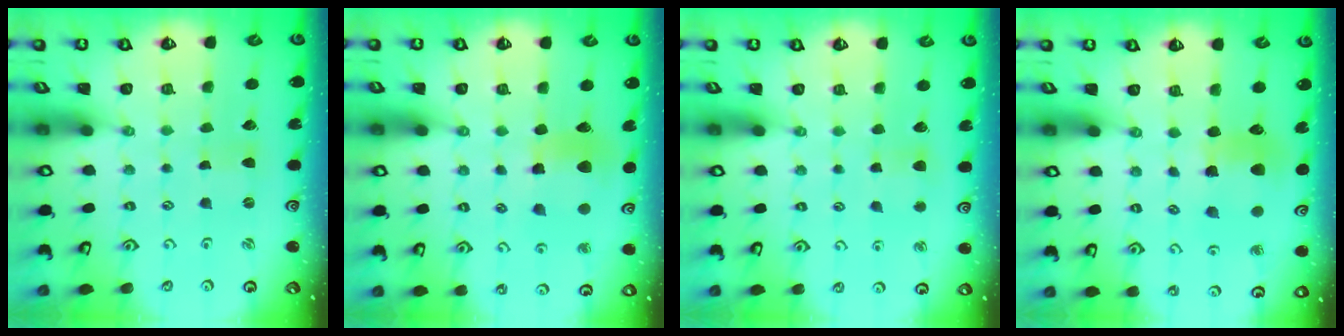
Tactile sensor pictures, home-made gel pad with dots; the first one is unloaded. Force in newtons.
{"total": 10.0, "press": 9.9, "slide": 1.4}
{"total": 4.5, "press": 4.5, "slide": 0.6}
{"total": 8.3, "press": 8.2, "slide": 1.2}